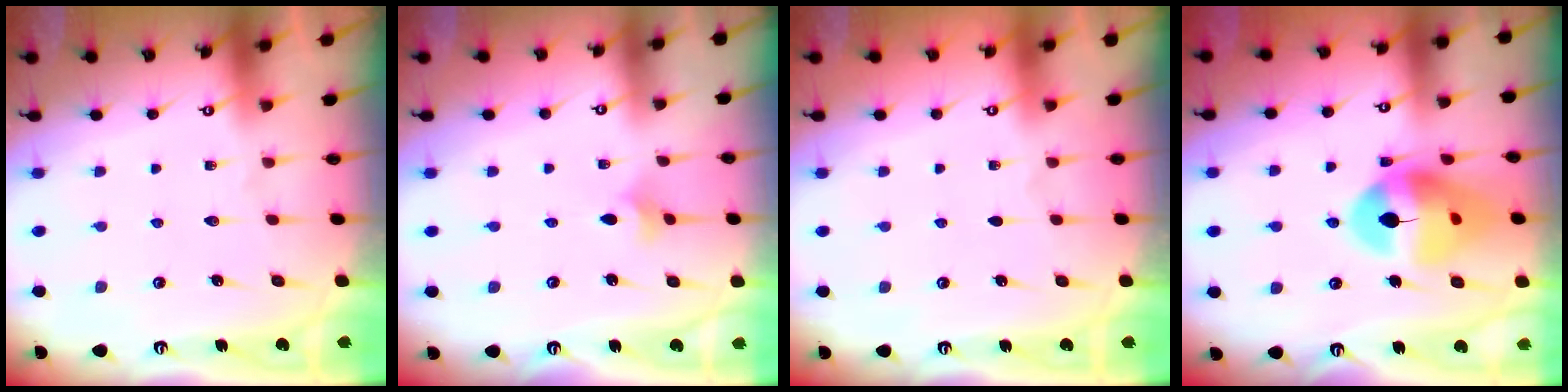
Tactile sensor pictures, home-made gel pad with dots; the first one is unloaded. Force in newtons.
{"total": 2.5, "press": 2.5, "slide": 0.6}
{"total": 0.0}
{"total": 16.8, "press": 16.7, "slide": 2.1}